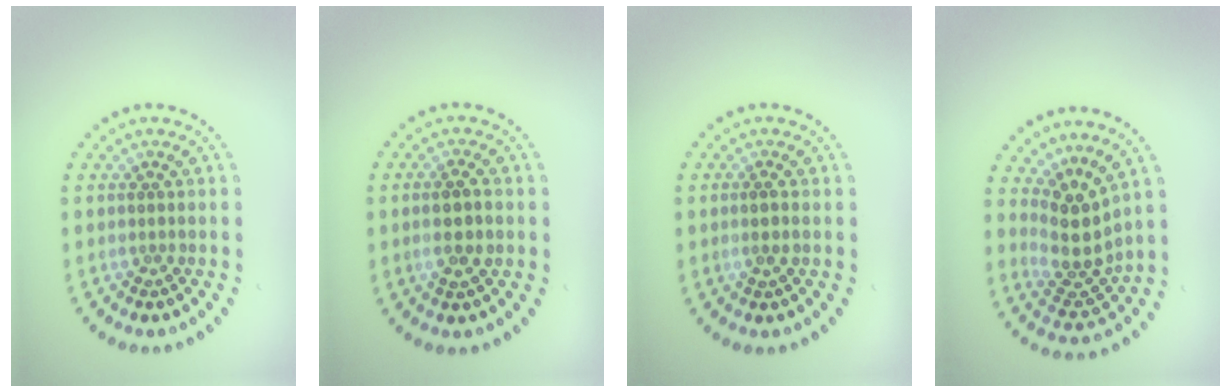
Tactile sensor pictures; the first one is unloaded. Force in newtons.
{"total": 2.6, "press": 2.6, "slide": 0.6}
{"total": 0.7, "press": 0.5, "slide": 0.4}
{"total": 3.9, "press": 2.8, "slide": 2.7}